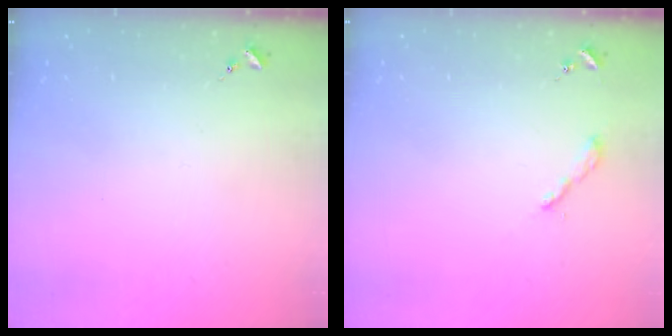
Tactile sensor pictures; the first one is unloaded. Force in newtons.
{"total": 2.2, "press": 2.2, "slide": 0.2}